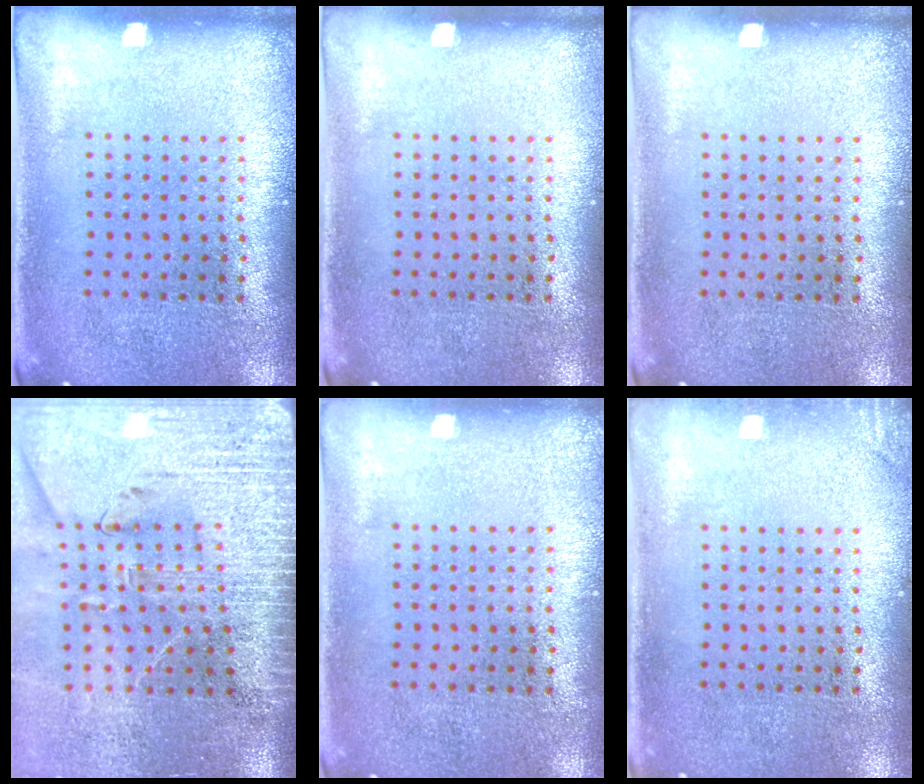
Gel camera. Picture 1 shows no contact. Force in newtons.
{"total": 0.0}
{"total": 0.0}
{"total": 3.7, "press": 3.2, "slide": 1.9}
{"total": 0.0}
{"total": 0.9, "press": 0.9, "slide": 0.2}